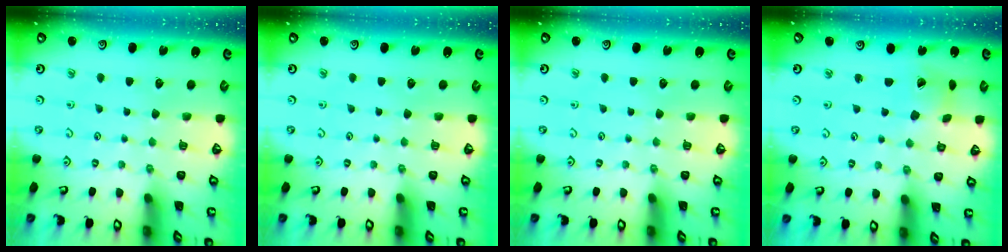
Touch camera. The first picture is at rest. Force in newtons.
{"total": 0.0}
{"total": 0.0}
{"total": 3.2, "press": 3.2, "slide": 0.4}